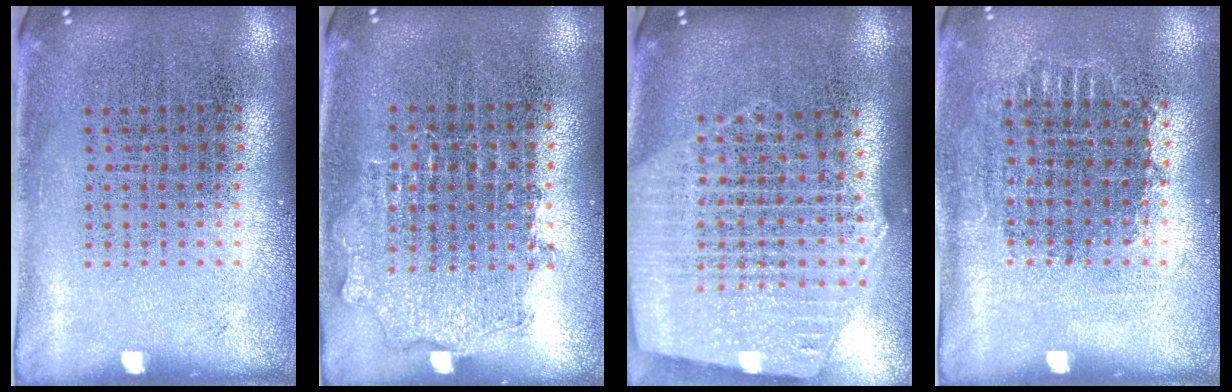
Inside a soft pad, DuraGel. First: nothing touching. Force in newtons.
{"total": 0.9, "press": 0.9, "slide": 0.2}
{"total": 2.7, "press": 2.3, "slide": 1.4}
{"total": 0.7, "press": 0.7, "slide": 0.1}